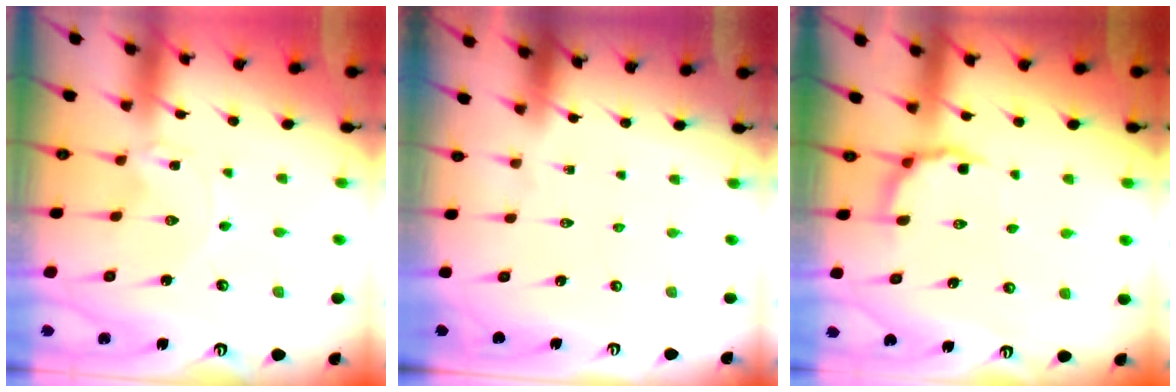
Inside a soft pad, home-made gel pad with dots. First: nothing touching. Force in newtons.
{"total": 0.0}
{"total": 4.3, "press": 3.8, "slide": 2.2}